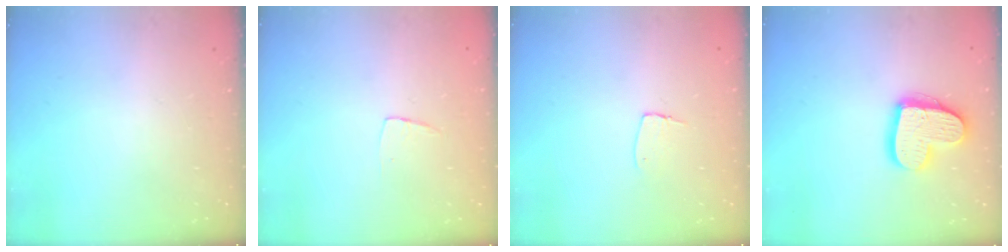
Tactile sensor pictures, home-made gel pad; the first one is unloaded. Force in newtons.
{"total": 3.8, "press": 3.7, "slide": 0.3}
{"total": 5.6, "press": 5.5, "slide": 0.4}
{"total": 16.6, "press": 16.6, "slide": 1.4}